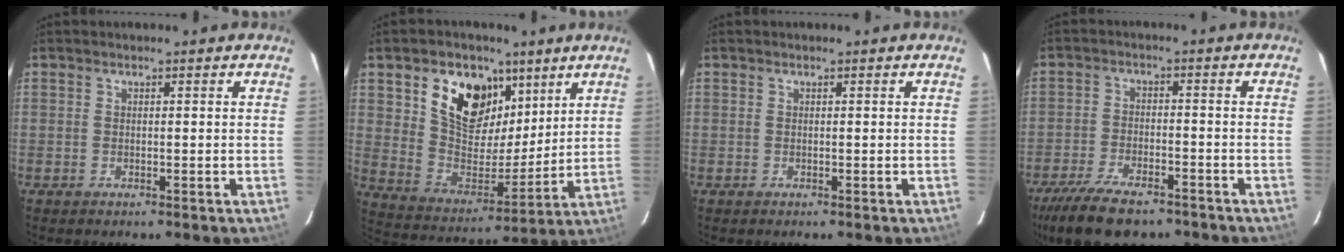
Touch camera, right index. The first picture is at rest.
{"total": 16.5, "force": [8.4, 10.7, 9.2], "torque": [-0.180, 0.013, 0.163]}
{"total": 0.0}
{"total": 14.1, "force": [-10.9, 5.4, 7.2], "torque": [-0.164, -0.025, -0.182]}